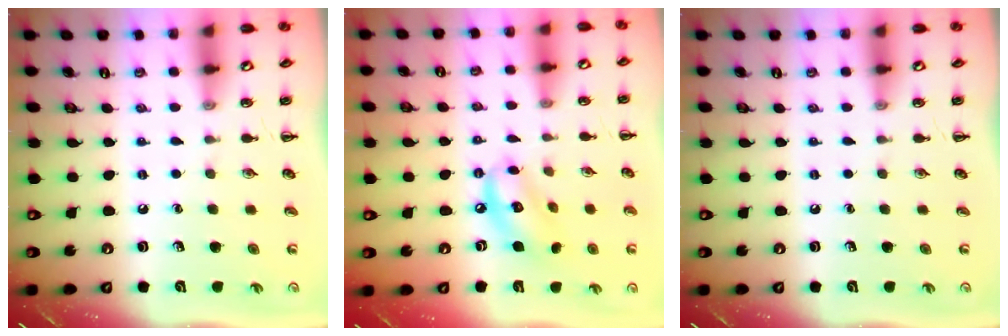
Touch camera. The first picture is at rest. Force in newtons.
{"total": 10.2, "press": 10.1, "slide": 1.2}
{"total": 0.0}